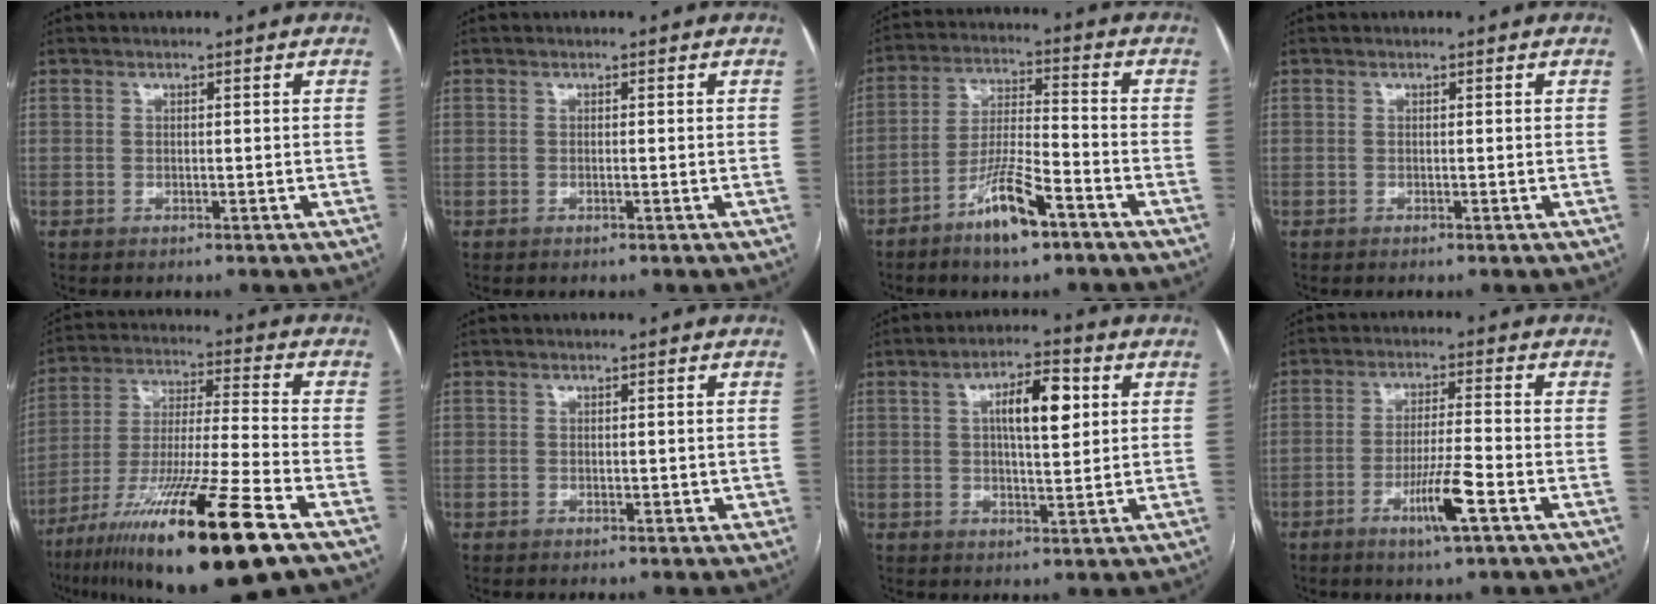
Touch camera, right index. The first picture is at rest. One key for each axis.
{"total": 0.0}
{"total": 9.5, "fx": -6.0, "fy": 1.5, "fz": 7.3, "tx": -0.143, "ty": -0.005, "tz": -0.110}
{"total": 0.0}
{"total": 21.8, "fx": -12.7, "fy": 0.5, "fz": 17.7, "tx": -0.312, "ty": -0.048, "tz": -0.224}
{"total": 1.2, "fx": 0.0, "fy": 0.9, "fz": 0.9, "tx": -0.011, "ty": 0.005, "tz": 0.003}
{"total": 8.2, "fx": 2.2, "fy": 2.5, "fz": 7.4, "tx": -0.123, "ty": 0.015, "tz": 0.035}
{"total": 7.2, "fx": -3.4, "fy": -0.2, "fz": 6.3, "tx": -0.117, "ty": -0.011, "tz": -0.061}